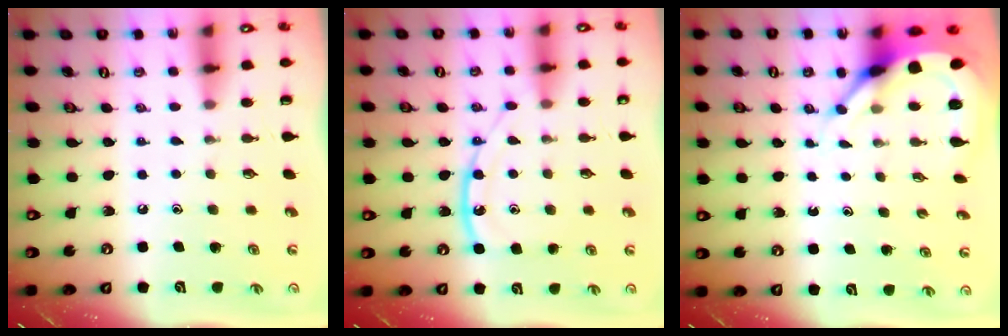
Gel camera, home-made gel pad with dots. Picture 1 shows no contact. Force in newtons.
{"total": 12.9, "press": 12.9, "slide": 0.9}
{"total": 7.5, "press": 7.4, "slide": 1.0}